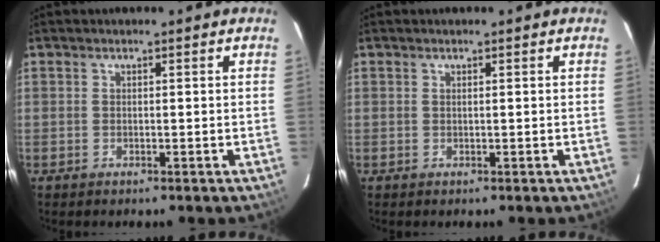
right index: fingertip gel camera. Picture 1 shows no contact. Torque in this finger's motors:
{"motor_torque": [-0.05, 0.01, -0.05, -0.04]}